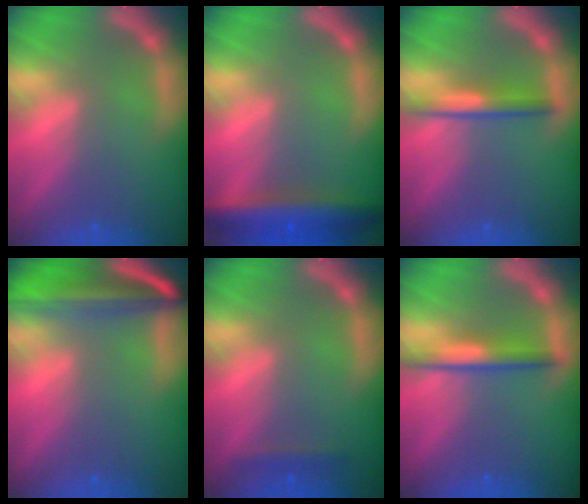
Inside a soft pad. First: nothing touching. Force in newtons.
{"total": 7.0}
{"total": 3.0}
{"total": 10.0}
{"total": 1.4}
{"total": 3.4}